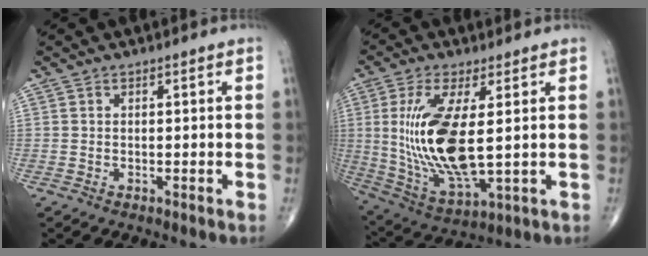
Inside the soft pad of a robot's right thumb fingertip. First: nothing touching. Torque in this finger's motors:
{"motor_torque": [-0.58, 1.56, 1.34, 1.01, 0.68]}